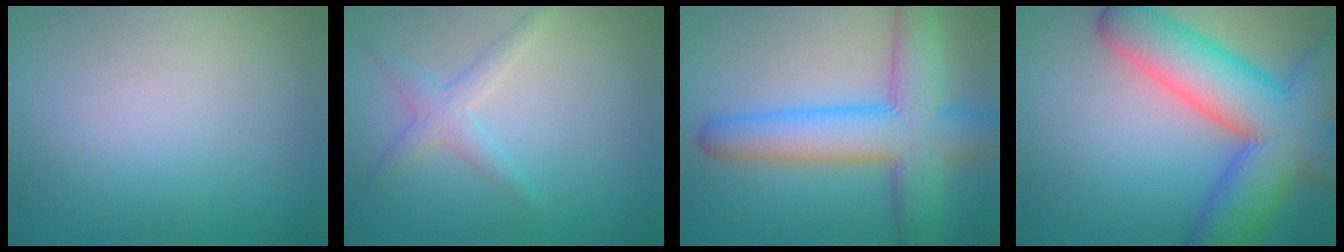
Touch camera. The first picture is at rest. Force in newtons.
{"total": 1.9, "press": 1.9, "slide": 0.1}
{"total": 8.5, "press": 8.4, "slide": 0.4}
{"total": 11.2, "press": 11.2, "slide": 0.6}